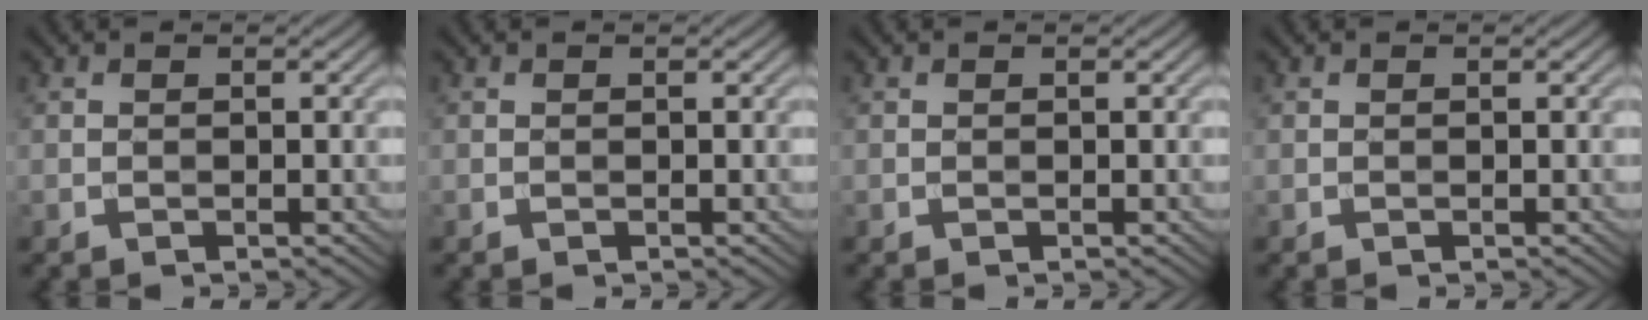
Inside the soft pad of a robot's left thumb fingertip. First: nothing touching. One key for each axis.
{"total": 0.0}
{"total": 0.0}
{"total": 0.0}